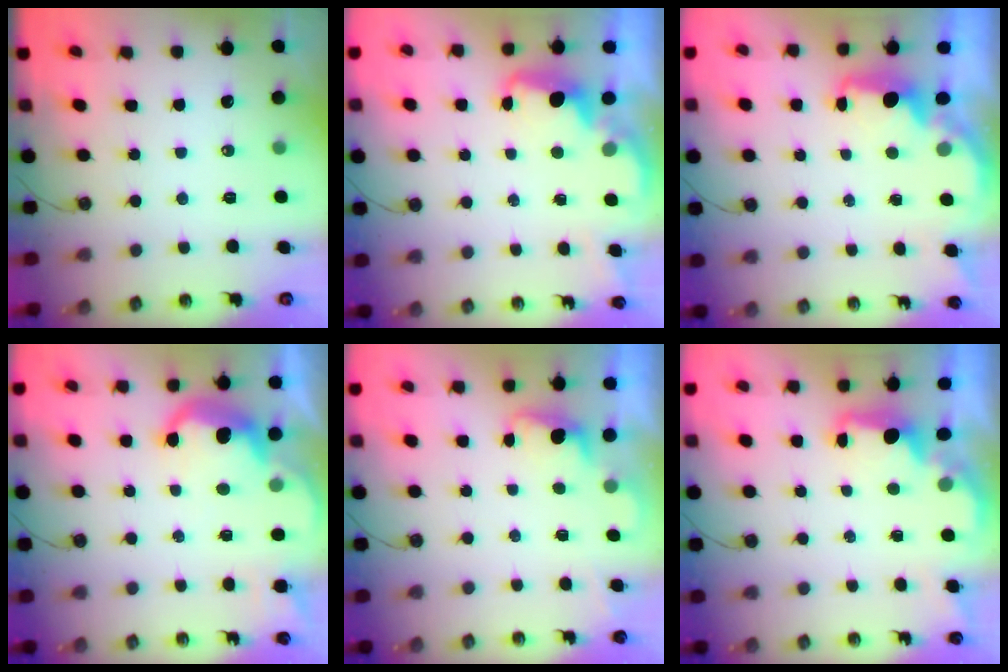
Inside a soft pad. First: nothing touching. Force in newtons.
{"total": 2.2, "press": 2.2, "slide": 0.6}
{"total": 2.9, "press": 2.8, "slide": 0.9}
{"total": 7.9, "press": 7.9, "slide": 0.8}
{"total": 0.9, "press": 0.6, "slide": 0.7}
{"total": 2.1, "press": 2.0, "slide": 0.8}